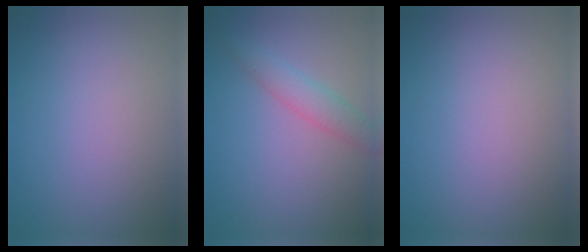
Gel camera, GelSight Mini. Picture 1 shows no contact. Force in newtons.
{"total": 2.3, "press": 2.3, "slide": 0.0}
{"total": 0.0}